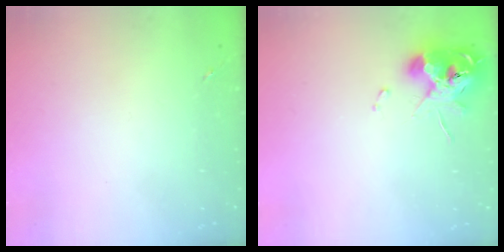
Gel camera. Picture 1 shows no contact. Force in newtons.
{"total": 11.3, "press": 11.2, "slide": 1.4}